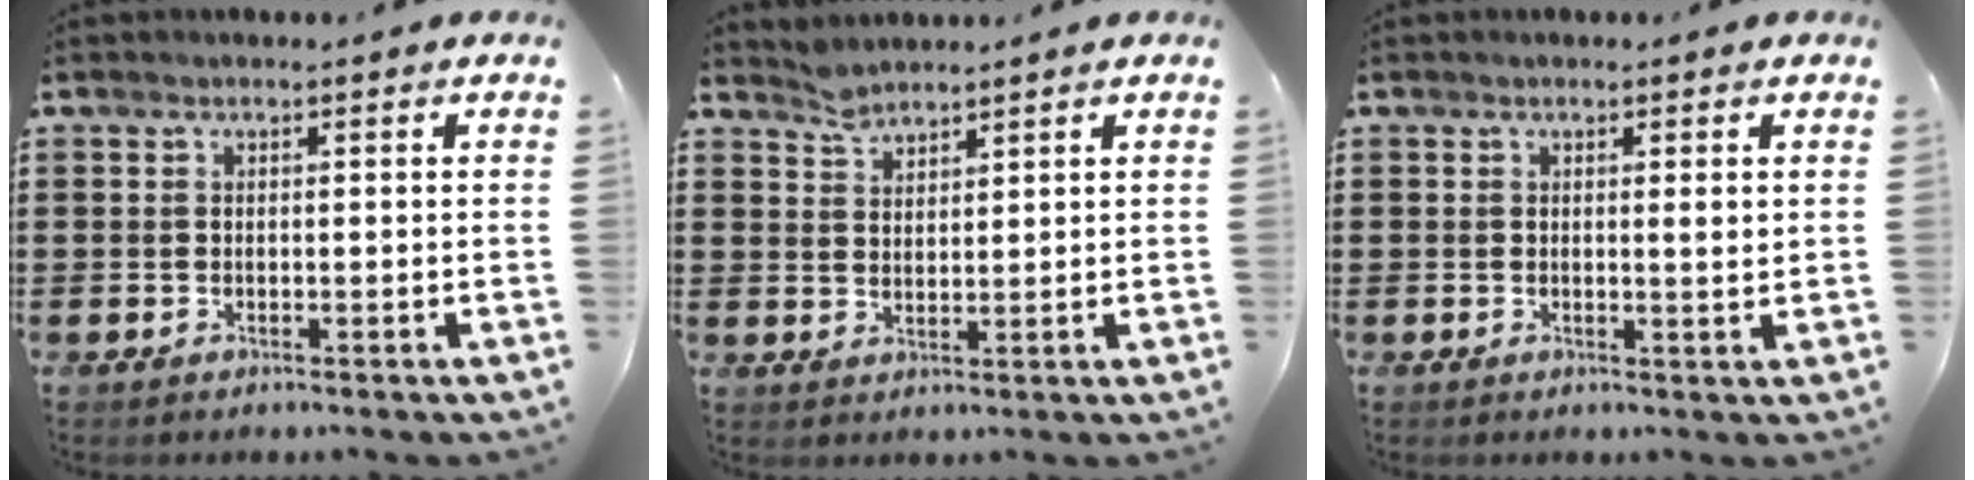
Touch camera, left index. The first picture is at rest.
{"total": 2.6, "force": [2.5, 0.4, 0.0], "torque": [-0.006, -0.003, 0.050]}
{"total": 1.6, "force": [0.6, 0.2, 1.4], "torque": [-0.024, -0.002, 0.009]}